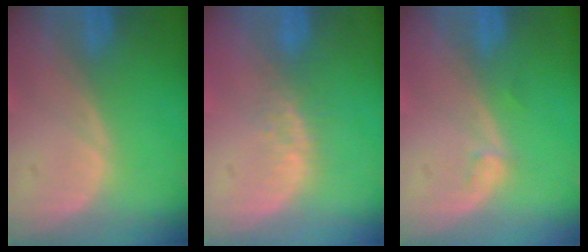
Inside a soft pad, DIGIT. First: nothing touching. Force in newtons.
{"total": 2.9, "press": 2.3, "slide": 1.8}
{"total": 0.8, "press": 0.7, "slide": 0.1}